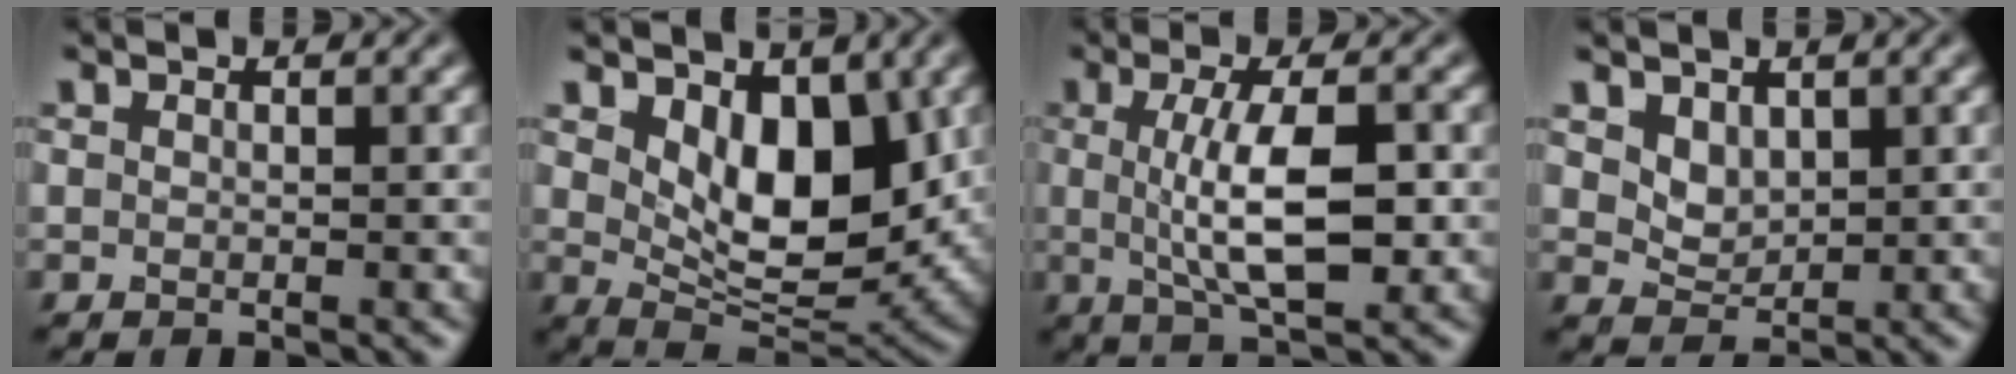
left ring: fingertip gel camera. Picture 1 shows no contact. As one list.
[{"total": 7.5, "force": [2.1, 4.1, 5.9], "torque": [-0.099, -0.021, 0.038]}, {"total": 6.7, "force": [0.0, 2.1, 6.4], "torque": [-0.117, -0.003, 0.001]}, {"total": 2.1, "force": [1.2, 1.4, 1.0], "torque": [-0.023, -0.009, 0.026]}]